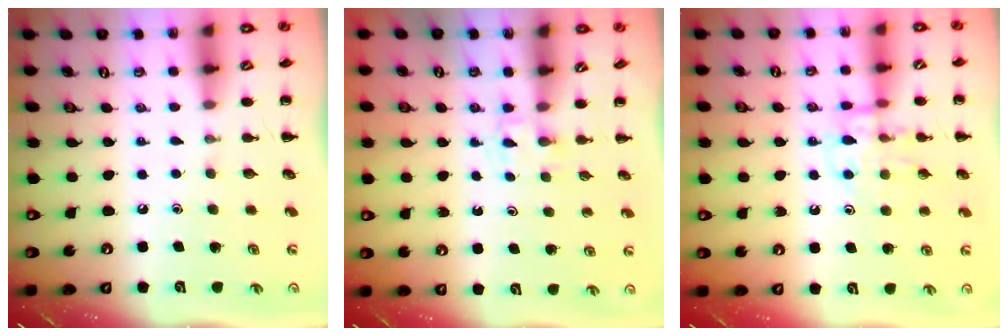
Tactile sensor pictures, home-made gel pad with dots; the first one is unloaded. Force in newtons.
{"total": 2.3, "press": 2.1, "slide": 0.8}
{"total": 12.7, "press": 12.6, "slide": 0.8}